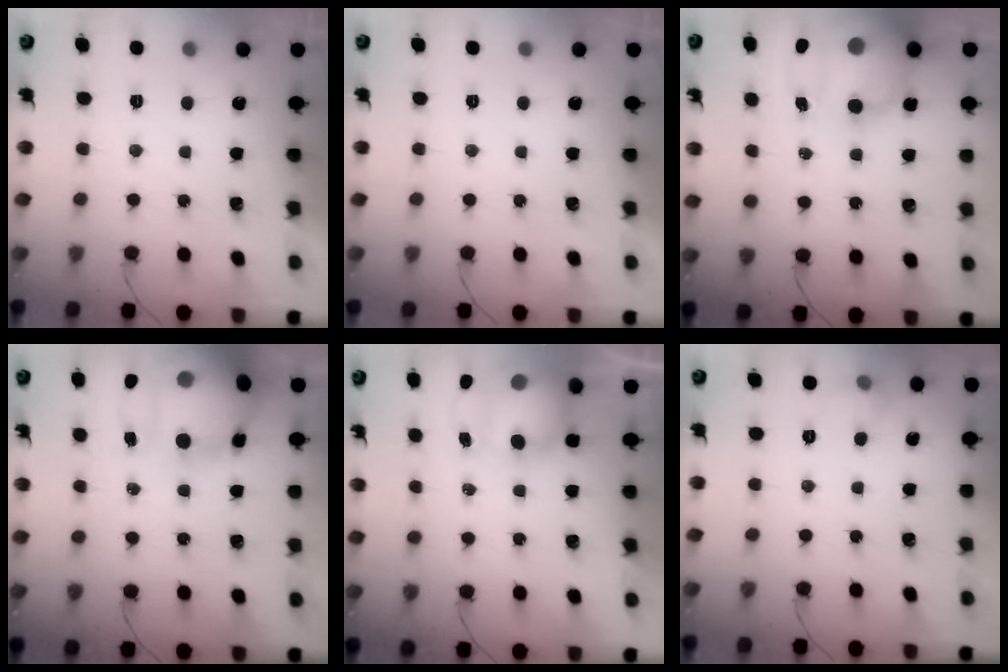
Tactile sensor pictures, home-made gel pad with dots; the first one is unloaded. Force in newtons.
{"total": 0.0}
{"total": 17.5, "press": 16.9, "slide": 4.4}
{"total": 21.5, "press": 20.9, "slide": 4.9}
{"total": 10.4, "press": 10.0, "slide": 2.8}
{"total": 6.4, "press": 5.6, "slide": 3.1}